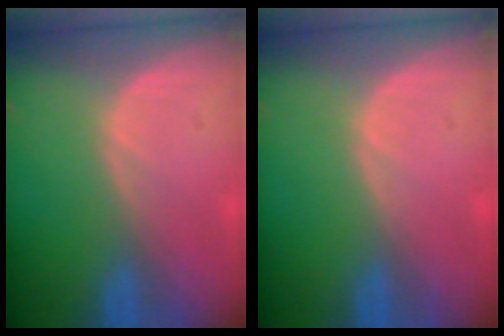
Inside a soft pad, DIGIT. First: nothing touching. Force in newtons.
{"total": 0.0}